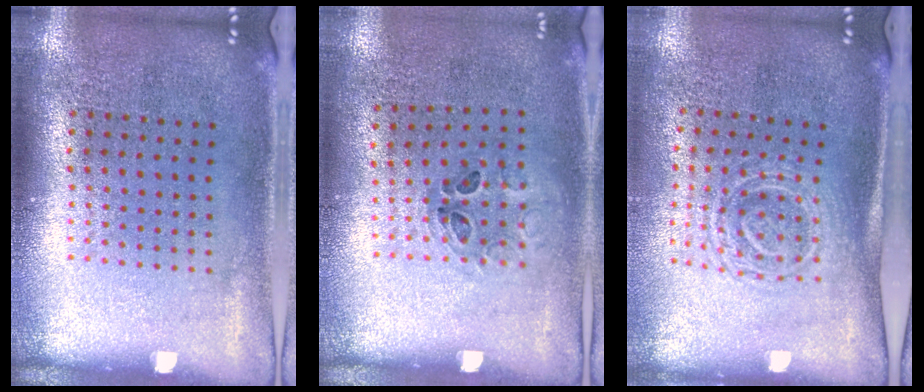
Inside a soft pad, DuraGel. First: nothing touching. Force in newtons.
{"total": 1.1, "press": 0.6, "slide": 0.9}
{"total": 1.6, "press": 1.3, "slide": 1.0}